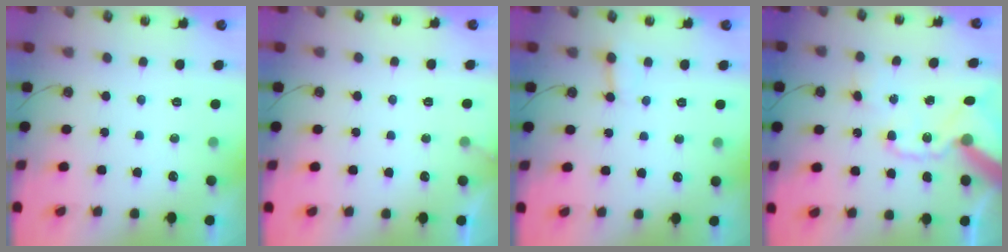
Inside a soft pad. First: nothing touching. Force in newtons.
{"total": 3.0, "press": 3.0, "slide": 0.1}
{"total": 2.8, "press": 2.8, "slide": 0.3}
{"total": 17.7, "press": 17.5, "slide": 2.6}